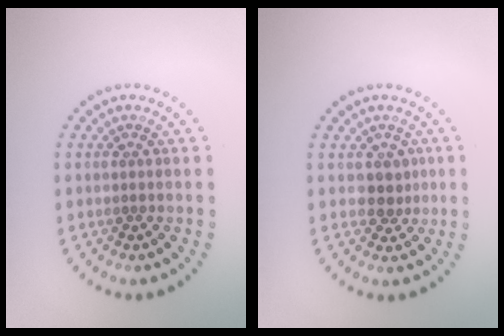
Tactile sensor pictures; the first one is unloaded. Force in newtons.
{"total": 1.9, "press": 1.6, "slide": 1.1}